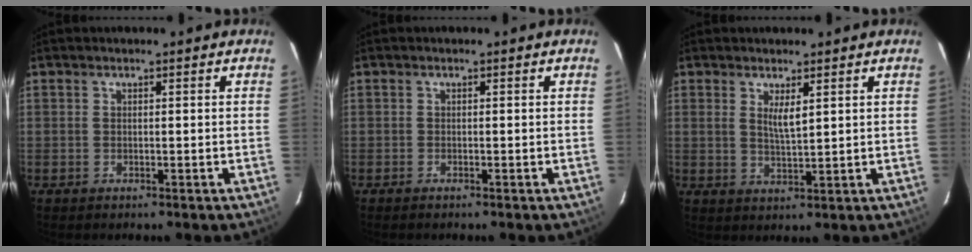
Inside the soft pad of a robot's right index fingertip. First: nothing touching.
{"total": 0.5, "force": [-0.5, 0.1, 0.2], "torque": [-0.004, -0.002, -0.010]}
{"total": 3.5, "force": [1.5, 0.9, 3.1], "torque": [-0.054, -0.007, 0.027]}